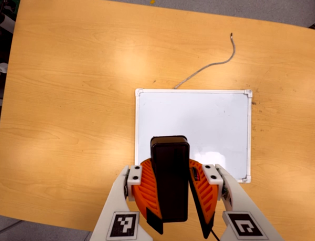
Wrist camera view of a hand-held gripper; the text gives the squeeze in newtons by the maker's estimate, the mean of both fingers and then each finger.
{"total": 13.1, "left": 12.3, "right": 13.8}